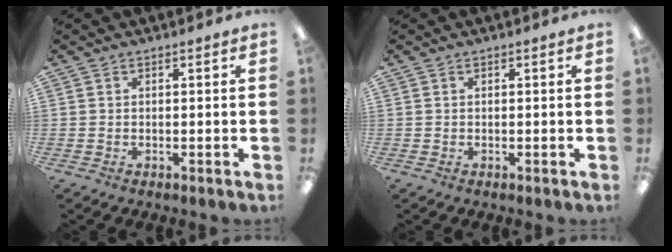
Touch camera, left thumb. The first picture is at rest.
{"total": 0.0}